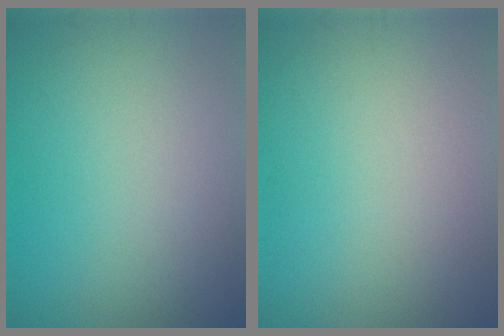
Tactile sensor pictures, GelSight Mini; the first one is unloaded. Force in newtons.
{"total": 0.0}